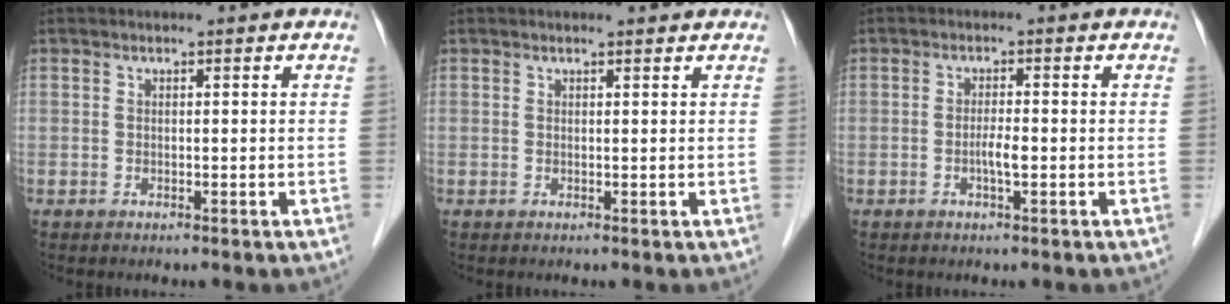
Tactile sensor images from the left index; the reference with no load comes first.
{"total": 1.1, "force": [1.1, 0.1, 0.1], "torque": [-0.012, 0.001, 0.014]}
{"total": 2.0, "force": [-0.6, 0.2, 1.9], "torque": [-0.037, 0.001, -0.011]}